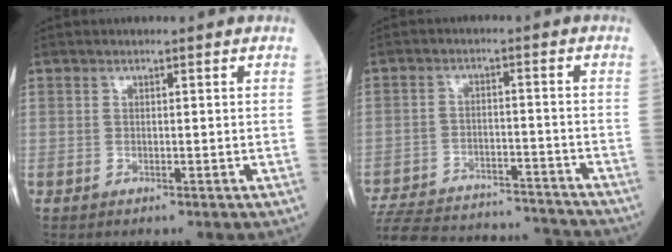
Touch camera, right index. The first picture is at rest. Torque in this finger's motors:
{"motor_torque": [-0.22, -0.36, -0.65, -0.21]}